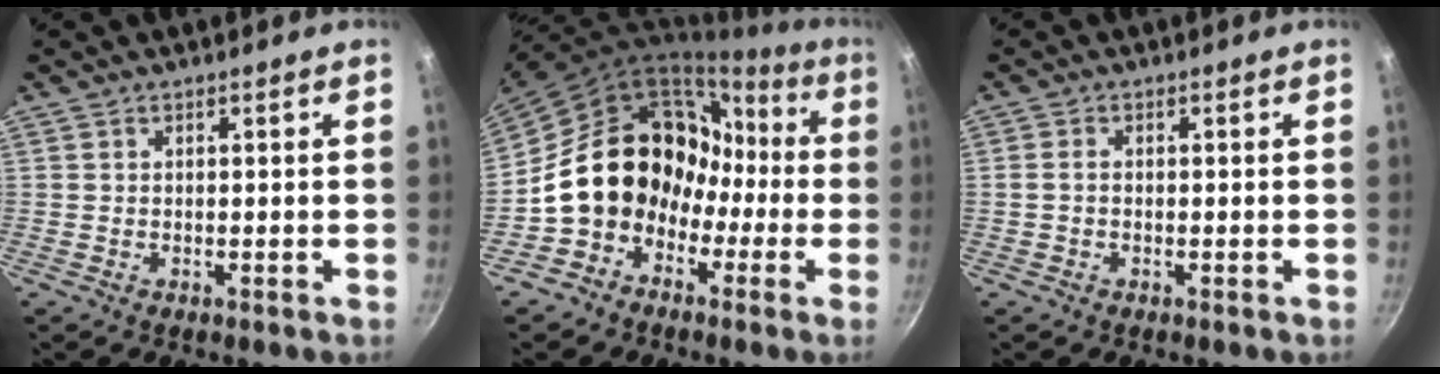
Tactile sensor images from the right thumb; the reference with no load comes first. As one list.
[{"total": 17.6, "force": [-2.8, 14.7, 9.2], "torque": [-0.103, 0.078, -0.040]}, {"total": 1.3, "force": [-0.2, 0.9, 0.9], "torque": [-0.017, 0.008, -0.005]}]